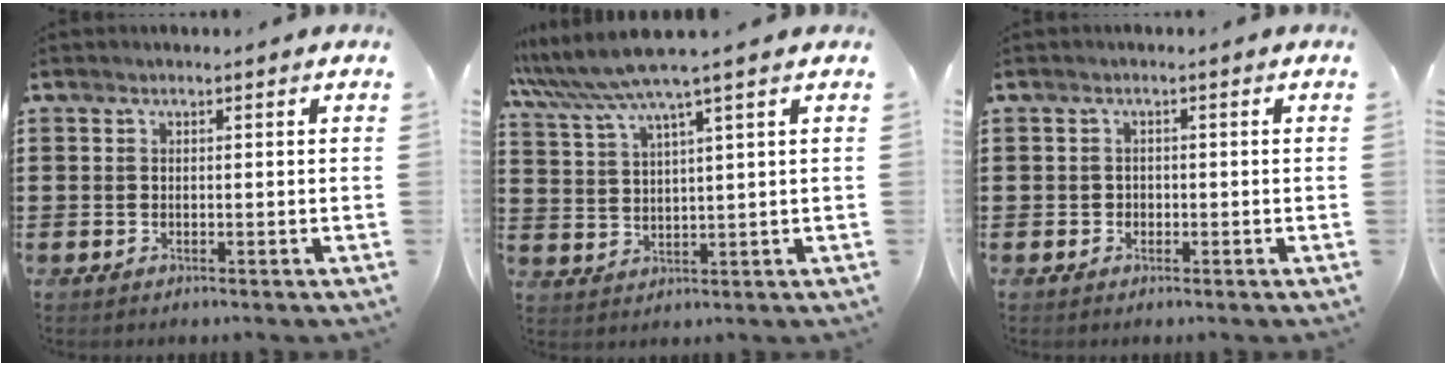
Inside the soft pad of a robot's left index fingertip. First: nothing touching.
{"total": 5.6, "force": [4.3, -0.5, 3.7], "torque": [-0.086, -0.018, 0.072]}
{"total": 0.9, "force": [-0.3, 0.8, 0.1], "torque": [-0.007, 0.004, -0.007]}